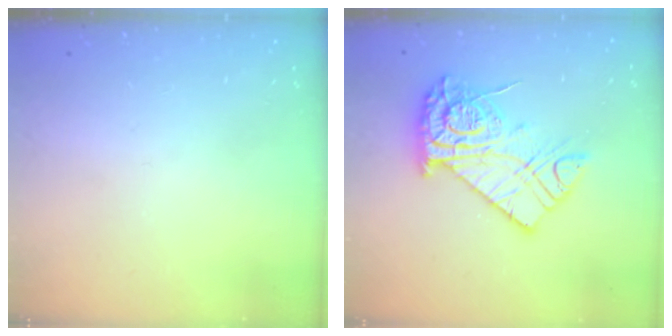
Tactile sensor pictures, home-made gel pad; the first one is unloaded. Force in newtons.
{"total": 15.9, "press": 15.8, "slide": 1.4}